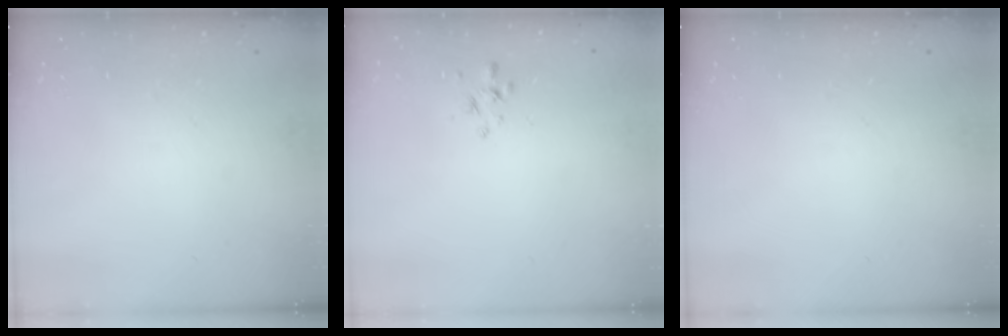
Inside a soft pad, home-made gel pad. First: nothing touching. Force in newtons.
{"total": 2.6, "press": 2.4, "slide": 0.8}
{"total": 0.0}